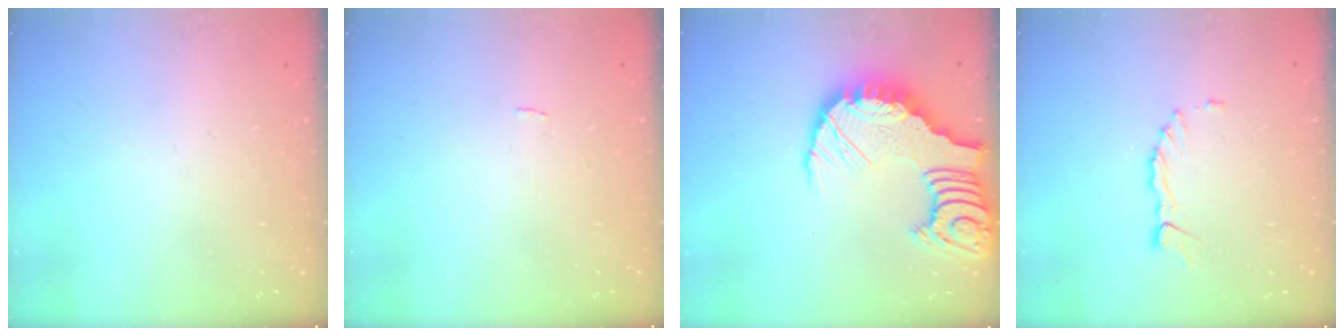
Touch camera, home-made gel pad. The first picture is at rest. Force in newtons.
{"total": 0.6, "press": 0.5, "slide": 0.2}
{"total": 15.8, "press": 15.7, "slide": 1.9}
{"total": 1.5, "press": 1.5, "slide": 0.3}